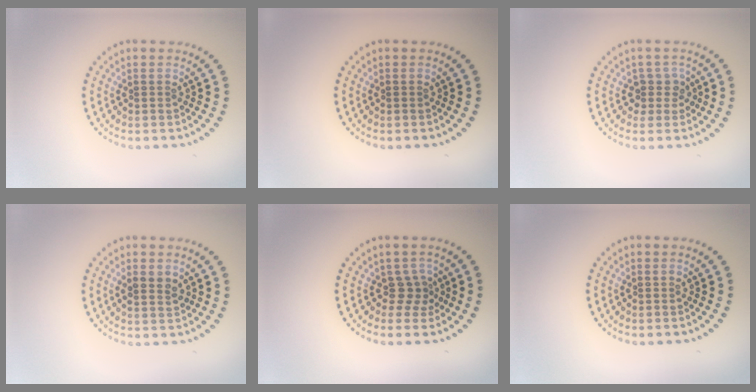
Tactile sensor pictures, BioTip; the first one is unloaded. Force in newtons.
{"total": 0.0}
{"total": 1.9, "press": 1.5, "slide": 1.1}
{"total": 1.7, "press": 1.6, "slide": 0.3}
{"total": 1.8, "press": 1.2, "slide": 1.4}
{"total": 0.0}